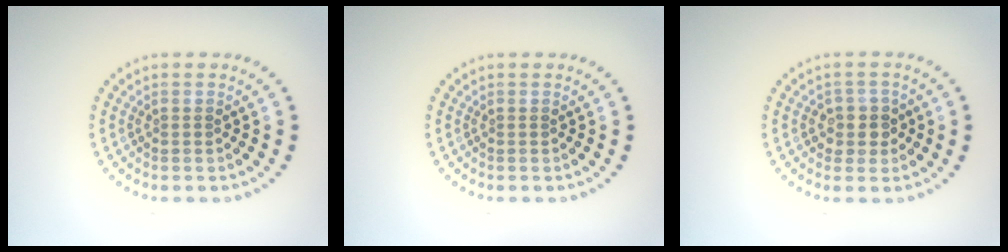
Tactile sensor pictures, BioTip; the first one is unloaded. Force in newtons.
{"total": 0.0}
{"total": 2.1, "press": 2.0, "slide": 0.7}